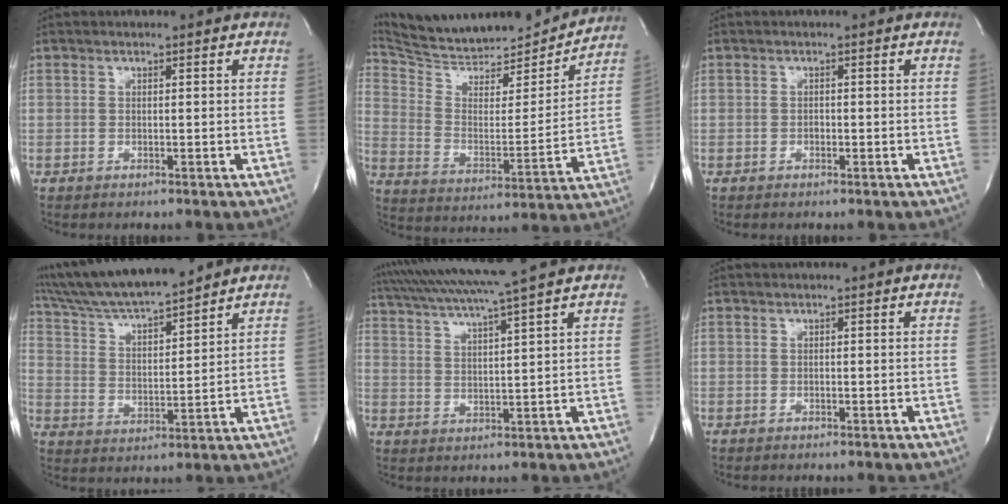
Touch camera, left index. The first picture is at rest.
{"total": 20.8, "force": [20.0, 3.1, 4.9], "torque": [-0.088, -0.038, 0.302]}
{"total": 0.9, "force": [-0.8, 0.3, 0.3], "torque": [-0.004, -0.003, -0.014]}
{"total": 14.9, "force": [13.4, 1.0, 6.4], "torque": [-0.122, 0.010, 0.239]}
{"total": 12.0, "force": [9.9, -1.8, 6.5], "torque": [-0.122, 0.007, 0.155]}
{"total": 0.5, "force": [-0.5, 0.0, 0.0], "torque": [0.003, -0.004, -0.009]}